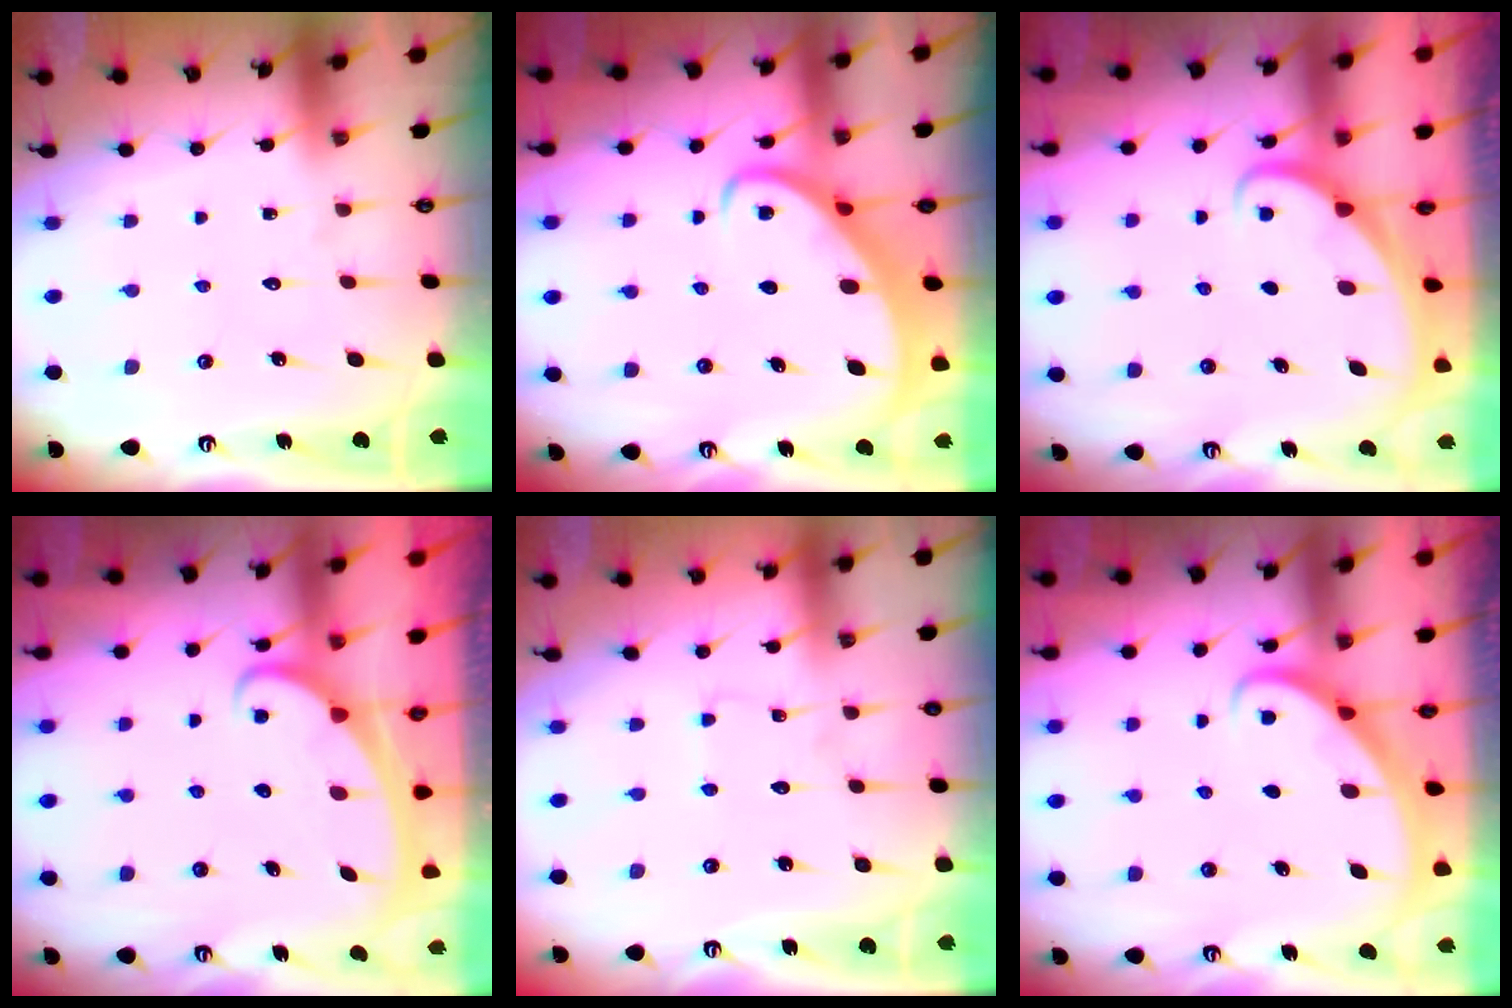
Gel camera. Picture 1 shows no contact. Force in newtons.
{"total": 4.7, "press": 4.7, "slide": 0.5}
{"total": 1.9, "press": 1.9, "slide": 0.1}
{"total": 2.3, "press": 2.3, "slide": 0.3}
{"total": 2.5, "press": 2.5, "slide": 0.3}
{"total": 2.7, "press": 2.7, "slide": 0.2}